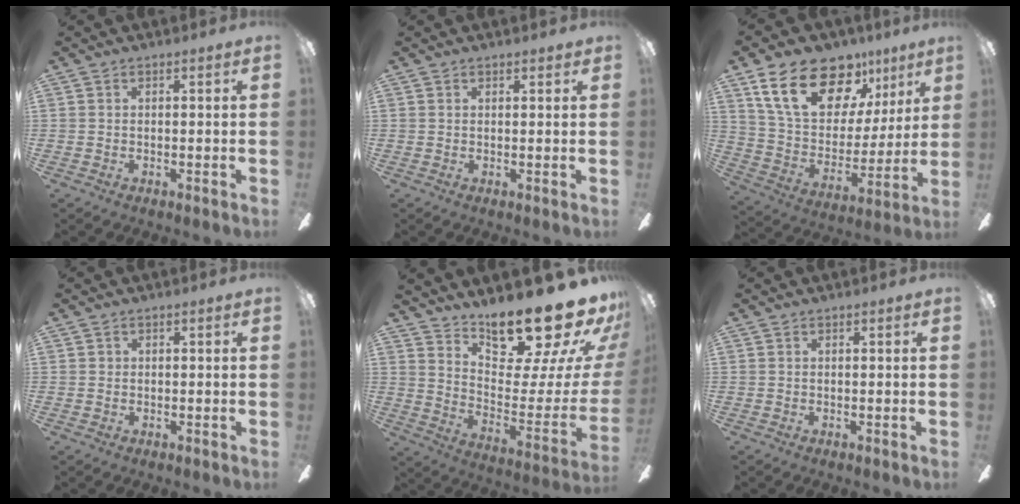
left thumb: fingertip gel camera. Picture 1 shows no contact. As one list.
[{"total": 0.9, "force": [0.7, 0.2, 0.6], "torque": [-0.005, -0.004, 0.011]}, {"total": 21.8, "force": [13.2, 12.5, 12.0], "torque": [-0.203, -0.065, 0.240]}, {"total": 1.1, "force": [-0.2, 1.0, 0.1], "torque": [-0.001, 0.006, -0.007]}, {"total": 24.3, "force": [20.5, 6.2, 11.4], "torque": [-0.148, -0.166, 0.339]}, {"total": 0.0}]